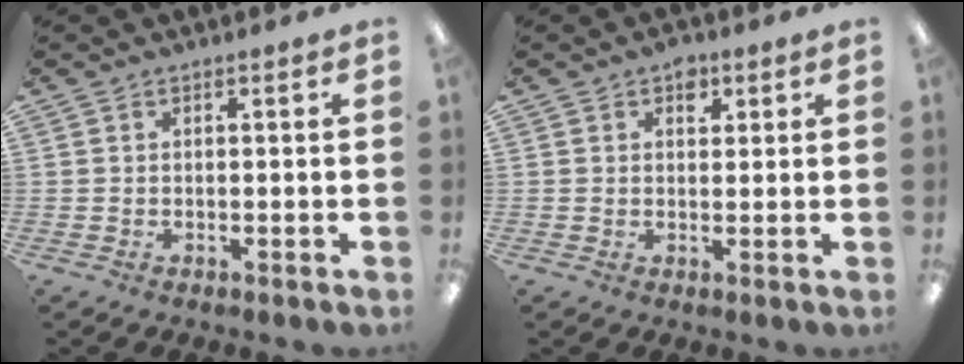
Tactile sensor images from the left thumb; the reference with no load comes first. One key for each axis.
{"total": 3.4, "fx": 1.9, "fy": 2.3, "fz": 1.7, "tx": -0.004, "ty": -0.008, "tz": 0.027}